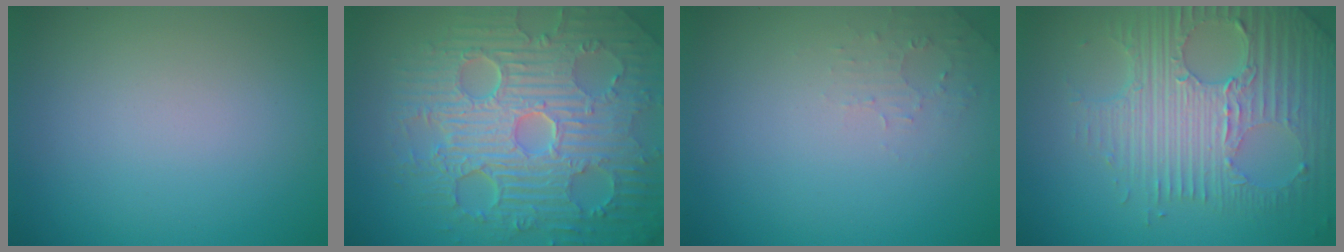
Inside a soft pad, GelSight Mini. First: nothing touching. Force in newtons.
{"total": 11.0, "press": 7.2, "slide": 8.3}
{"total": 1.3, "press": 1.2, "slide": 0.3}
{"total": 7.6, "press": 5.2, "slide": 5.6}